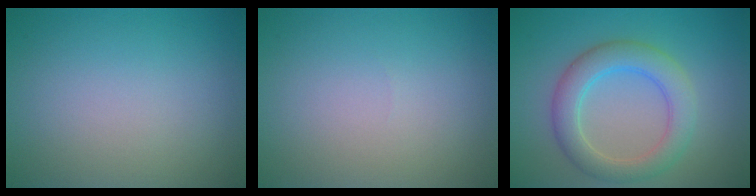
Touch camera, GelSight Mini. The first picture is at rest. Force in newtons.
{"total": 0.0}
{"total": 4.7, "press": 4.7, "slide": 0.3}